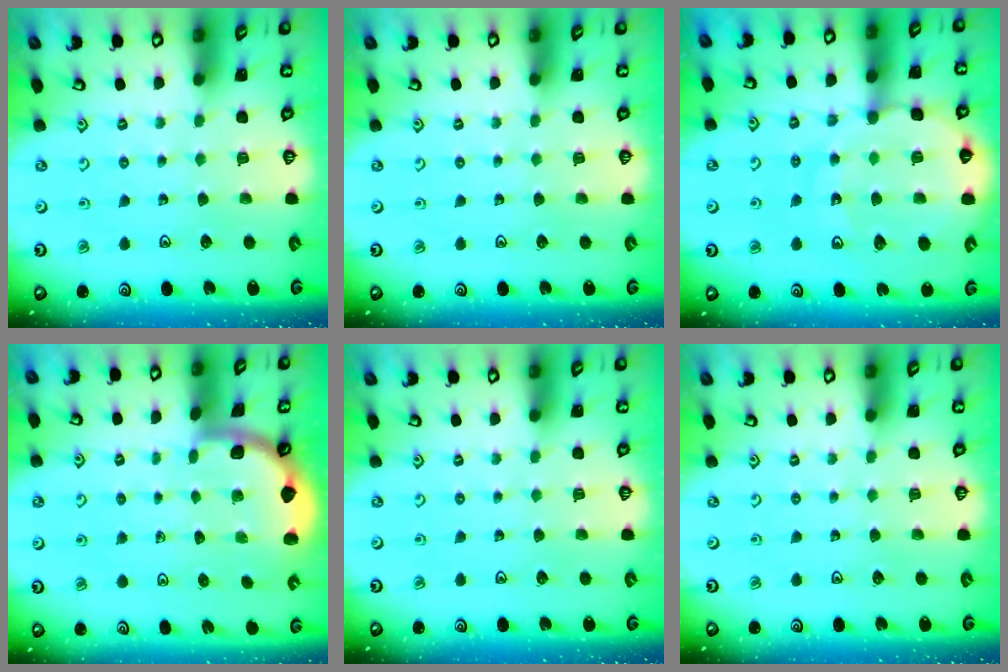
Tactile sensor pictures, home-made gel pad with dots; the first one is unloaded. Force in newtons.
{"total": 0.0}
{"total": 13.5, "press": 13.1, "slide": 3.0}
{"total": 1.8, "press": 1.8, "slide": 0.1}
{"total": 0.0}
{"total": 0.0}